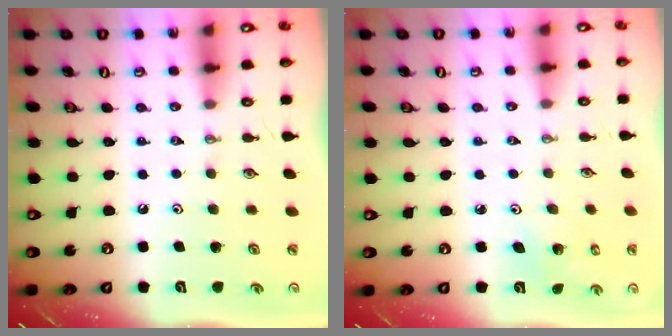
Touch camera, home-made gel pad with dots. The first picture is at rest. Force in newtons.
{"total": 2.3, "press": 2.3, "slide": 0.2}